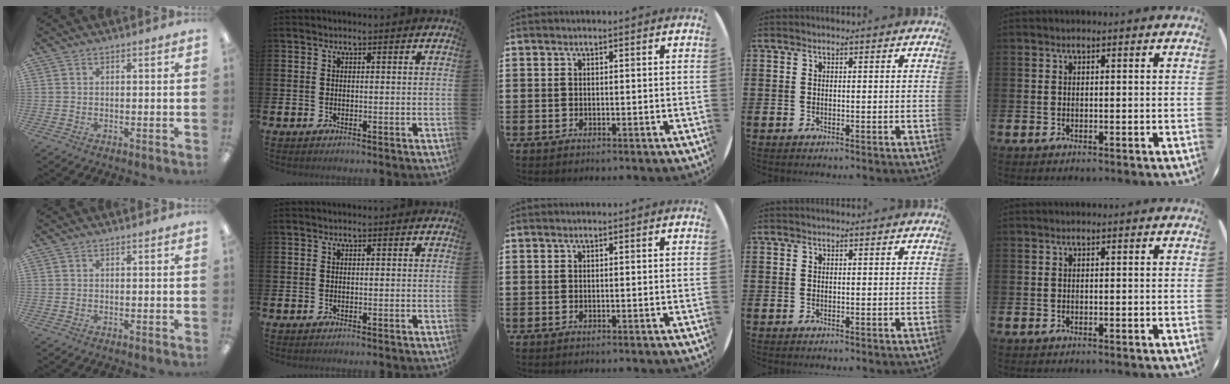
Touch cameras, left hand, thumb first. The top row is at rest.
{}